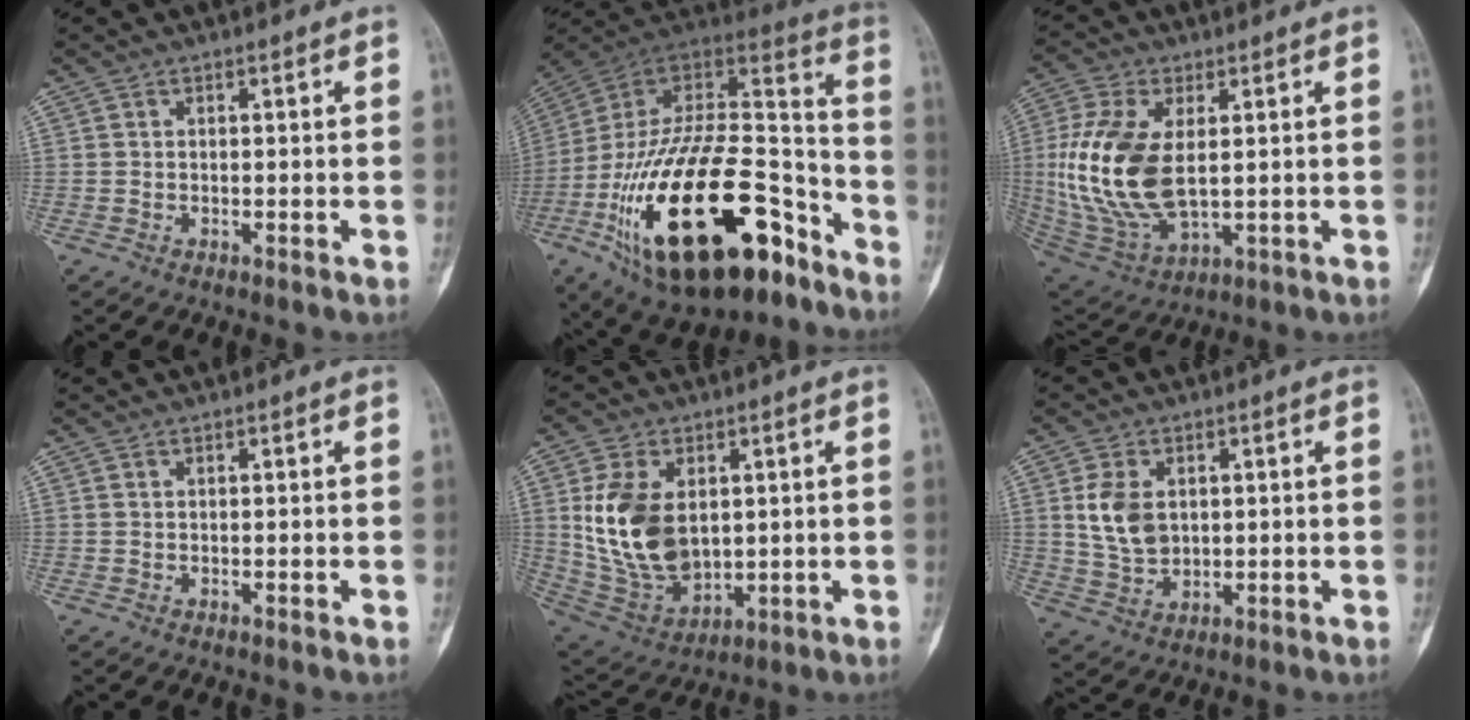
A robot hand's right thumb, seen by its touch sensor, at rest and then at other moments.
{"total": 36.4, "force": [-16.9, 16.7, 27.5], "torque": [-0.496, 0.053, -0.272]}
{"total": 18.2, "force": [1.3, 9.8, 15.3], "torque": [-0.329, -0.015, 0.036]}
{"total": 0.0}
{"total": 16.5, "force": [2.5, 10.6, 12.4], "torque": [-0.219, -0.018, 0.066]}
{"total": 8.0, "force": [1.7, 5.5, 5.5], "torque": [-0.096, -0.006, 0.042]}